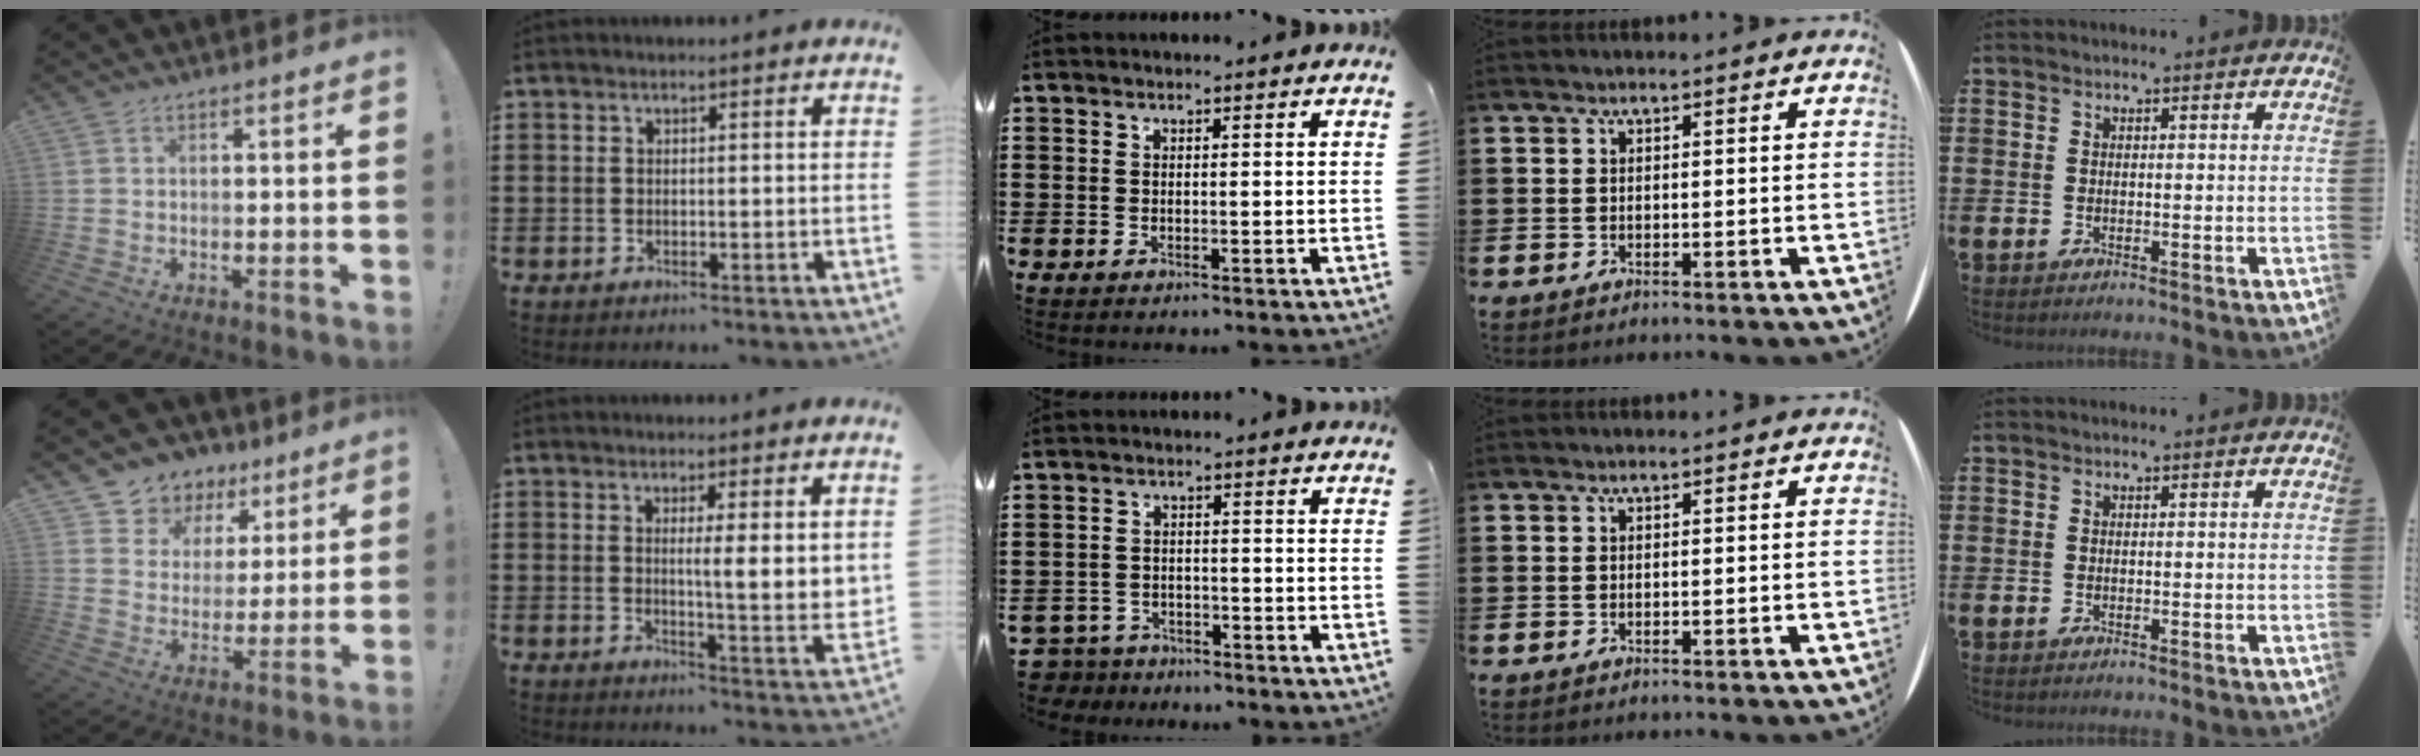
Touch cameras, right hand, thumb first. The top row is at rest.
{"thumb": {"total": 8.0, "force": [4.8, 6.3, 1.2], "torque": [-0.013, -0.044, 0.095]}, "index": {"total": 4.8, "force": [2.1, 0.3, 4.3], "torque": [-0.064, -0.024, 0.029]}, "middle": {"total": 3.4, "force": [-3.3, 0.8, -0.1], "torque": [-0.016, -0.005, -0.075]}}